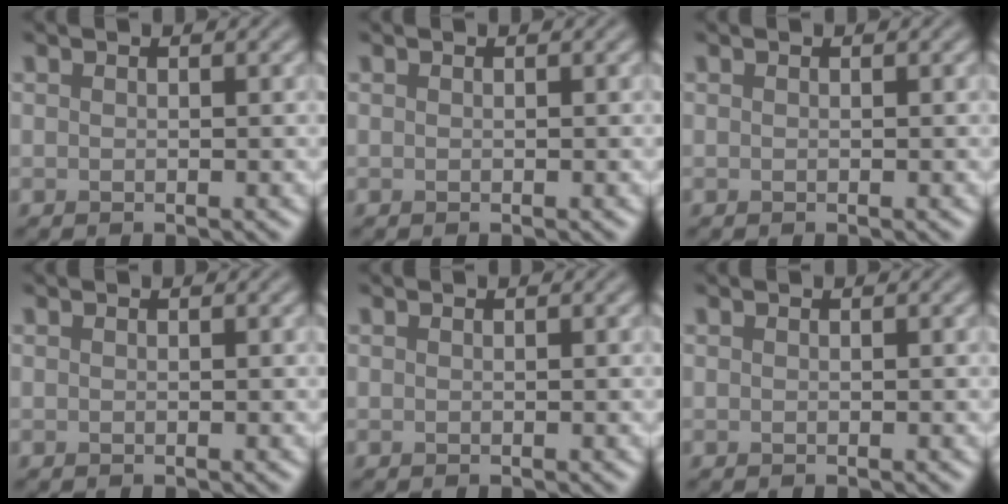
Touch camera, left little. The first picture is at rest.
{"total": 0.0}
{"total": 0.0}
{"total": 0.0}
{"total": 0.0}
{"total": 0.0}